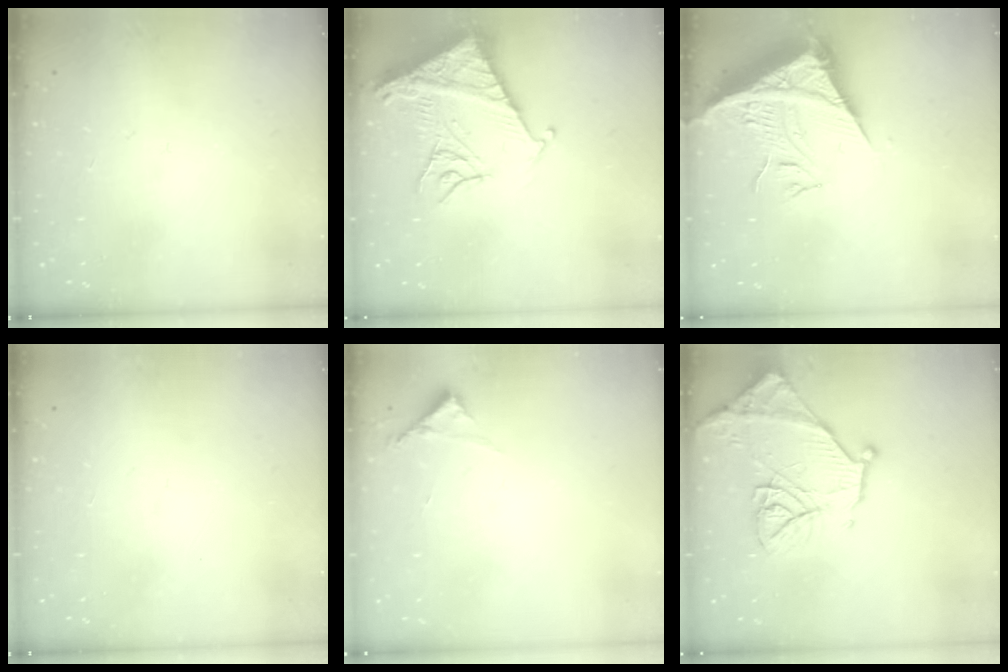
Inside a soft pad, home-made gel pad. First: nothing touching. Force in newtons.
{"total": 15.7, "press": 15.6, "slide": 1.7}
{"total": 10.3, "press": 10.3, "slide": 1.2}
{"total": 1.6, "press": 1.5, "slide": 0.1}
{"total": 3.8, "press": 3.8, "slide": 0.2}
{"total": 14.6, "press": 14.6, "slide": 1.0}